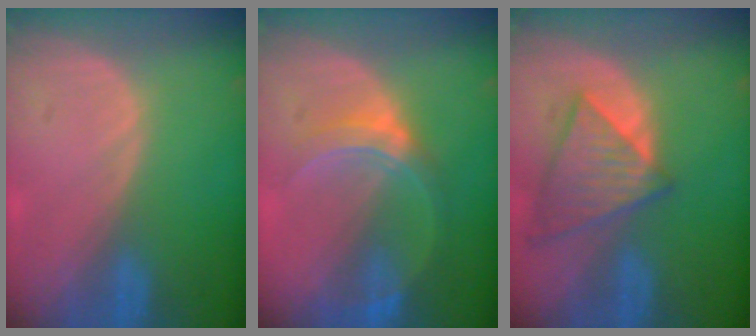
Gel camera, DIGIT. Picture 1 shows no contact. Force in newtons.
{"total": 5.8, "press": 5.7, "slide": 0.5}
{"total": 7.9, "press": 7.1, "slide": 3.4}